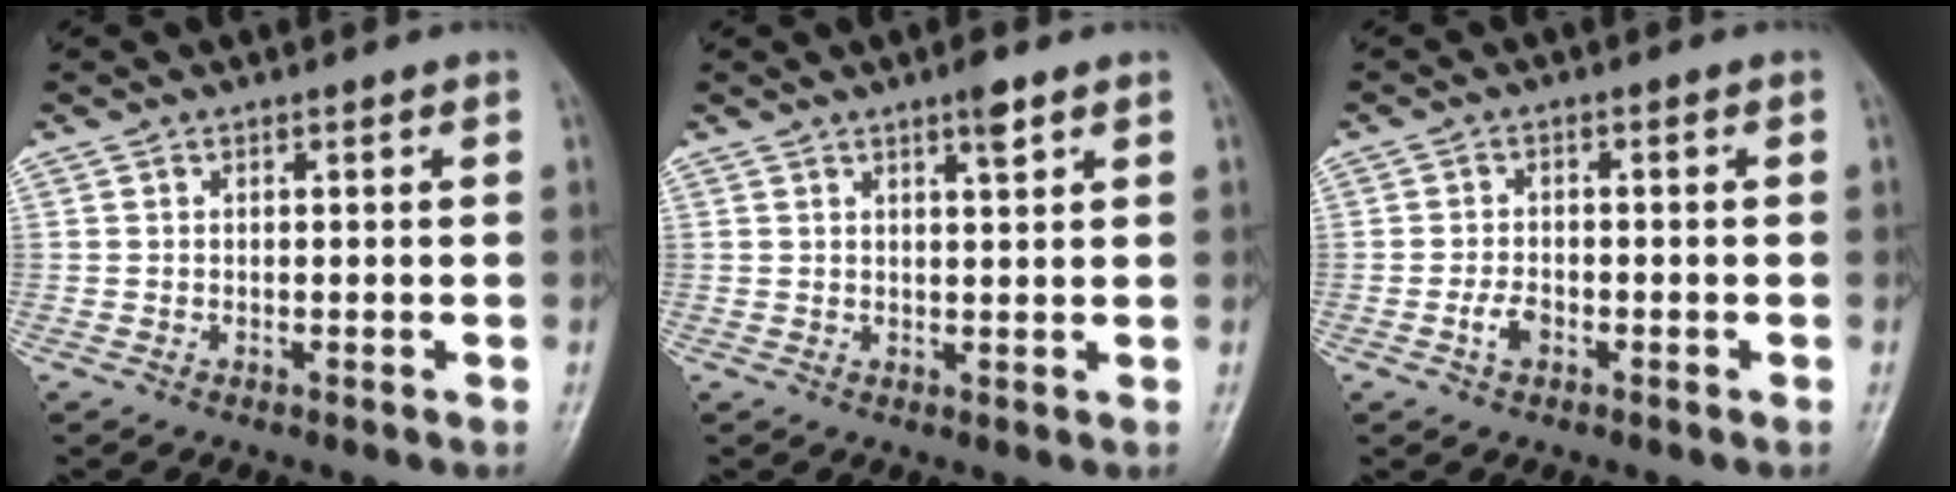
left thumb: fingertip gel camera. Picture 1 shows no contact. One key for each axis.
{"total": 3.0, "fx": 1.9, "fy": 0.5, "fz": 2.2, "tx": -0.032, "ty": -0.010, "tz": 0.029}
{"total": 3.0, "fx": -1.3, "fy": 1.8, "fz": 2.0, "tx": -0.037, "ty": 0.011, "tz": -0.025}